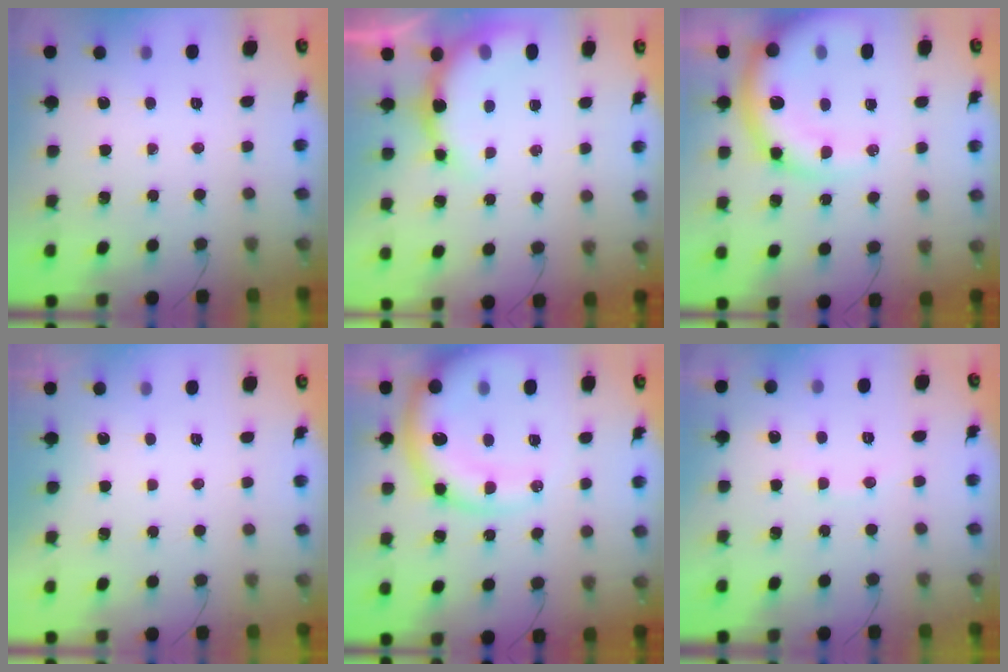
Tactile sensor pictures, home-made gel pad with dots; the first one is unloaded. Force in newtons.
{"total": 9.7, "press": 9.6, "slide": 1.0}
{"total": 16.8, "press": 16.3, "slide": 3.9}
{"total": 2.9, "press": 2.9, "slide": 0.1}
{"total": 17.4, "press": 16.9, "slide": 4.4}
{"total": 4.9, "press": 4.8, "slide": 0.9}